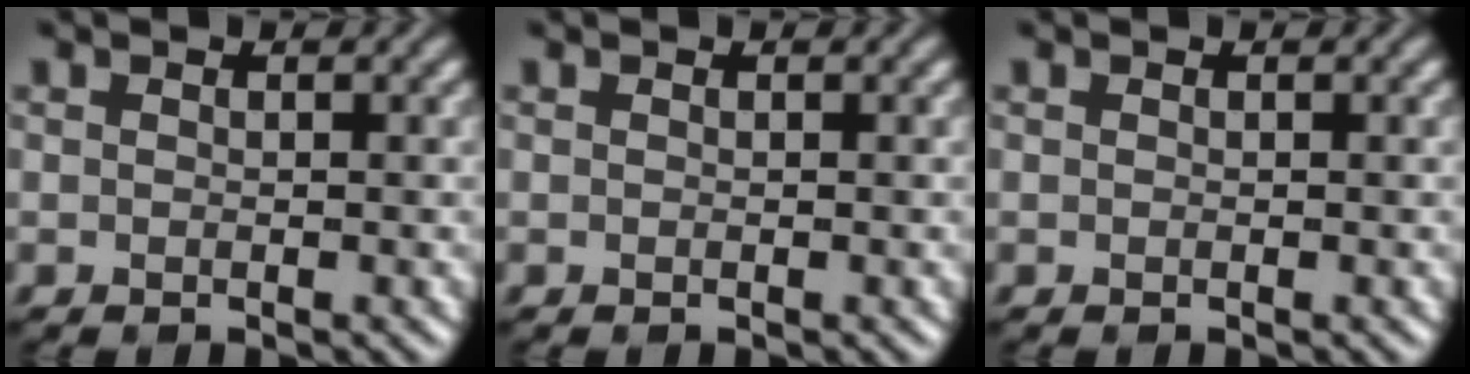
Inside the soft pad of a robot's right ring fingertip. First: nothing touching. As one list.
[{"total": 0.0}, {"total": 0.0}]